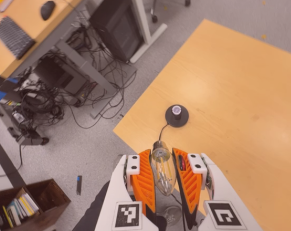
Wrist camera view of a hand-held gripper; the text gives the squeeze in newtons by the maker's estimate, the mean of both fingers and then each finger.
{"total": 22.9, "left": 23.9, "right": 21.9}